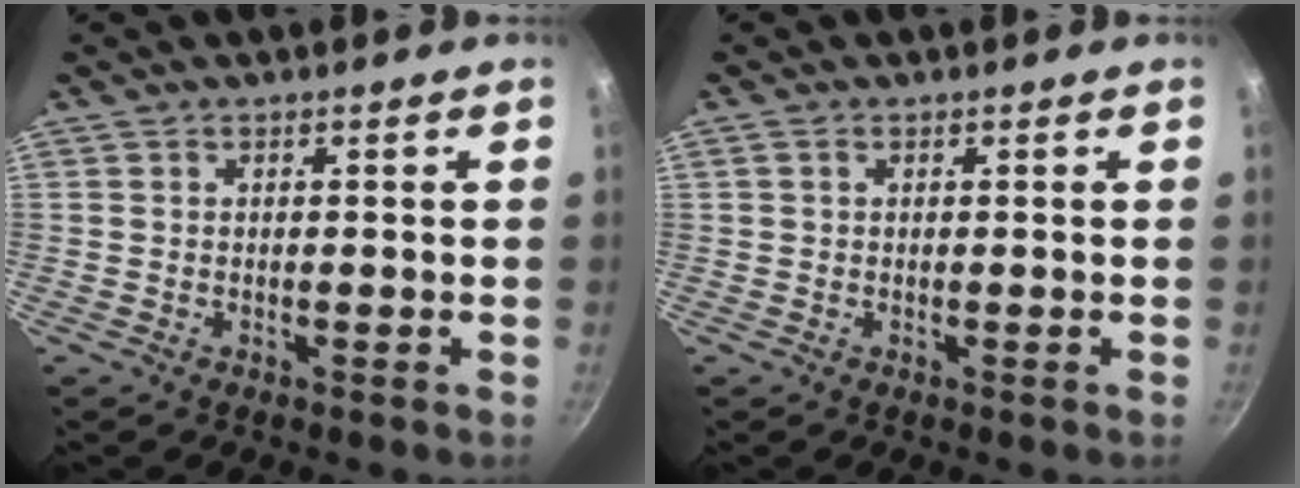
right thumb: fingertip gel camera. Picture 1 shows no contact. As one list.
[{"total": 0.7, "force": [0.2, 0.5, 0.4], "torque": [-0.008, 0.003, 0.003]}]